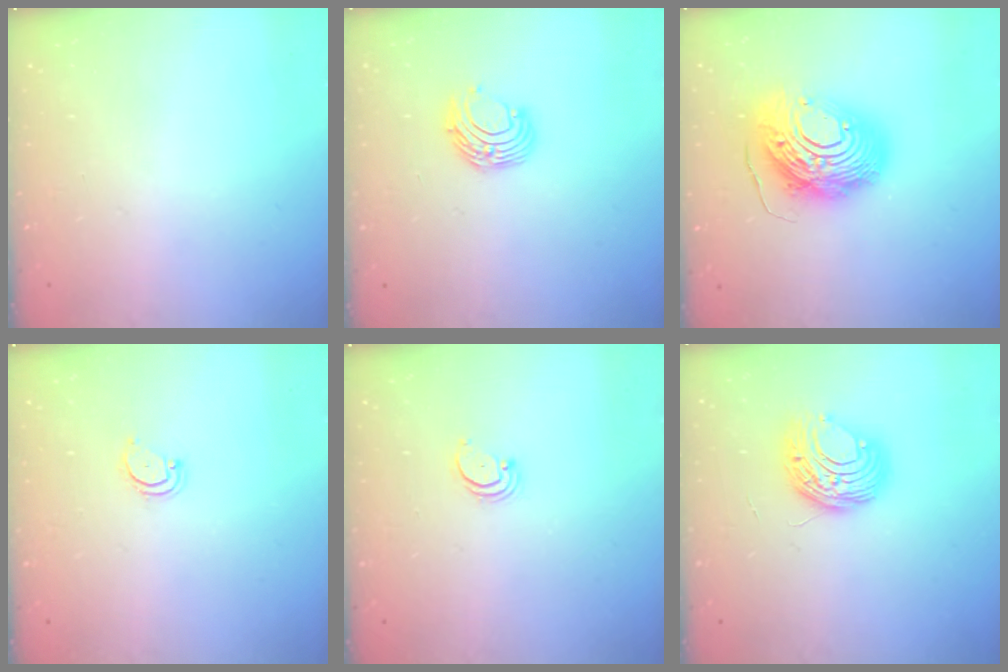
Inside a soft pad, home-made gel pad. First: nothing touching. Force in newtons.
{"total": 8.8, "press": 8.8, "slide": 0.9}
{"total": 18.0, "press": 17.9, "slide": 1.9}
{"total": 3.2, "press": 3.2, "slide": 0.3}
{"total": 2.2, "press": 2.2, "slide": 0.2}
{"total": 9.0, "press": 8.9, "slide": 0.5}